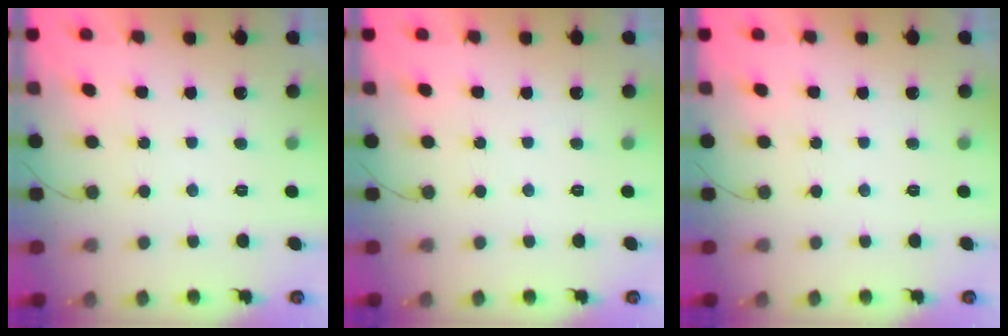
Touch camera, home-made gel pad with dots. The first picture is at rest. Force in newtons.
{"total": 0.0}
{"total": 0.0}